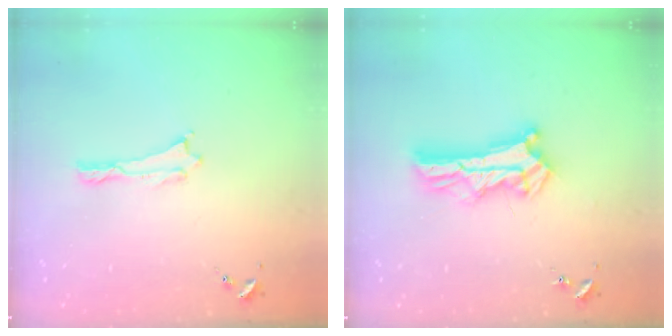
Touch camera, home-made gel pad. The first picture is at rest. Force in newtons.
{"total": 7.1, "press": 7.1, "slide": 0.3}